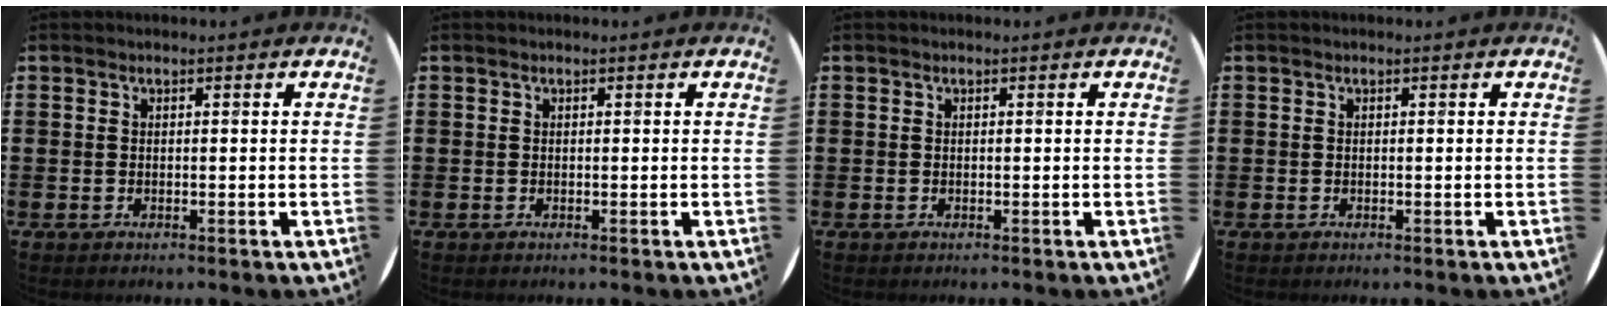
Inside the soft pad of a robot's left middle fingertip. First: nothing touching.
{"total": 0.0}
{"total": 0.0}
{"total": 0.0}